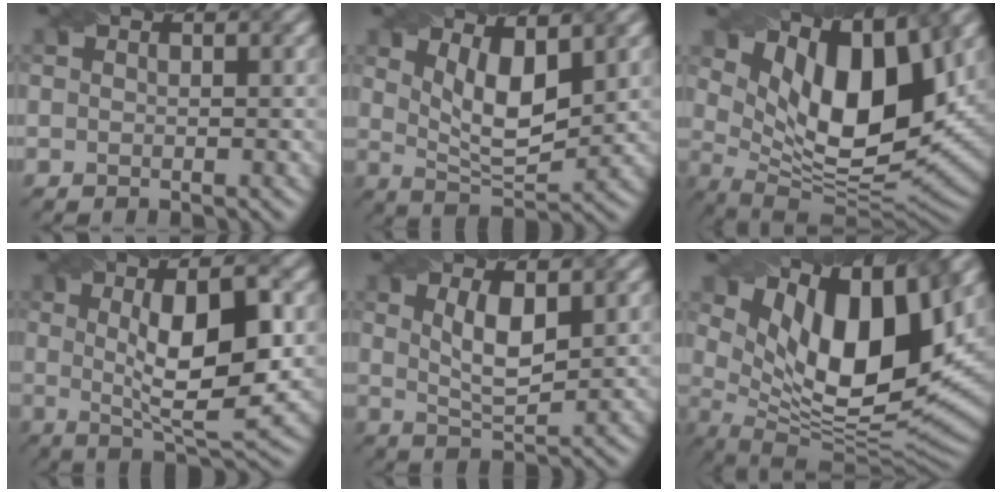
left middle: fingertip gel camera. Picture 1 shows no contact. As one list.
[{"total": 5.5, "force": [2.2, 2.1, 4.6], "torque": [-0.088, -0.013, 0.045]}, {"total": 12.7, "force": [5.2, 5.4, 10.2], "torque": [-0.178, -0.002, 0.097]}, {"total": 9.5, "force": [0.9, 2.6, 9.1], "torque": [-0.136, 0.005, 0.015]}, {"total": 3.9, "force": [1.3, 1.2, 3.5], "torque": [-0.071, -0.005, 0.027]}, {"total": 14.2, "force": [5.7, 6.0, 11.6], "torque": [-0.192, -0.001, 0.103]}]